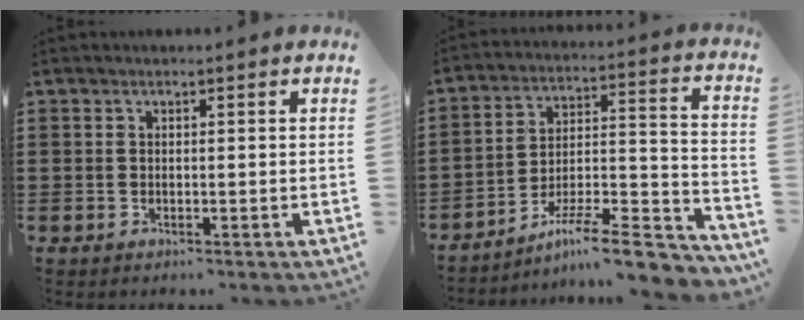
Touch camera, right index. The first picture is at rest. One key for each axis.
{"total": 10.3, "fx": -8.4, "fy": 1.3, "fz": 5.9, "tx": -0.085, "ty": 0.014, "tz": -0.160}